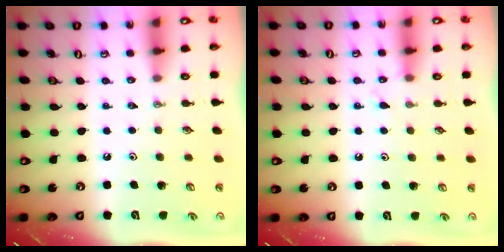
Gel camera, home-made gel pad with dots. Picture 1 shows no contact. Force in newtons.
{"total": 6.0, "press": 6.0, "slide": 0.7}